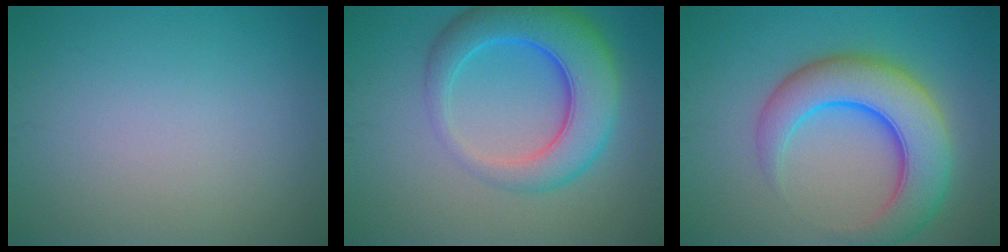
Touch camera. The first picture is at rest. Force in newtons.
{"total": 8.0, "press": 8.0, "slide": 0.3}
{"total": 8.7, "press": 8.7, "slide": 0.4}